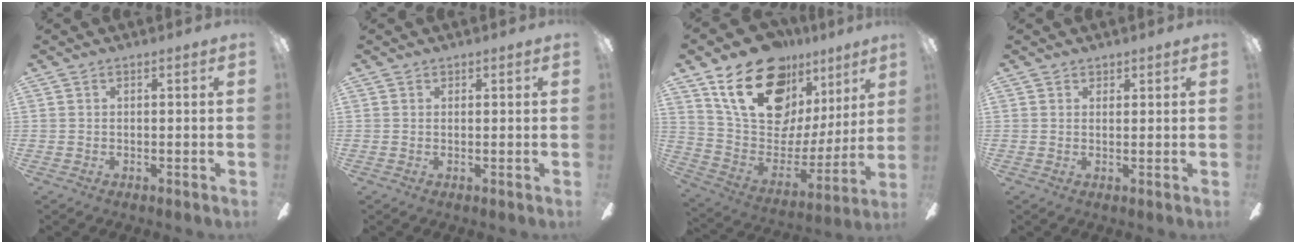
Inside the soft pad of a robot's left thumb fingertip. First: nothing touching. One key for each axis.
{"total": 0.7, "fx": 0.6, "fy": 0.5, "fz": 0.0, "tx": -0.001, "ty": 0.001, "tz": 0.011}
{"total": 24.6, "fx": 15.9, "fy": 13.7, "fz": 12.7, "tx": -0.206, "ty": -0.095, "tz": 0.296}
{"total": 1.5, "fx": 1.3, "fy": 0.8, "fz": 0.0, "tx": 0.008, "ty": -0.003, "tz": 0.023}